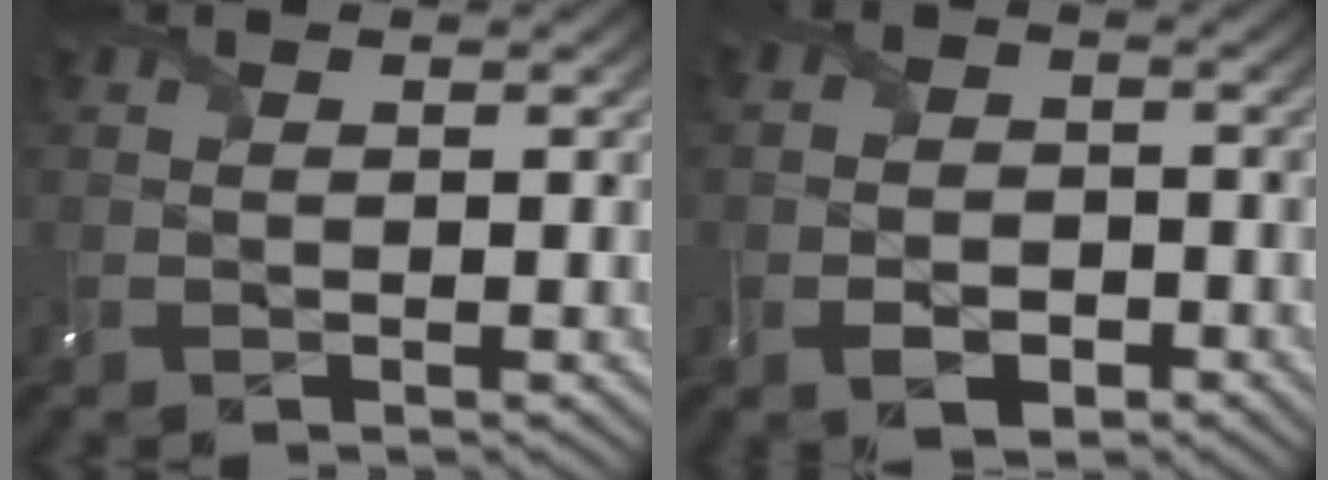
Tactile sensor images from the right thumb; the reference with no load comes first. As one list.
[{"total": 3.9, "force": [-2.5, 2.6, 1.3], "torque": [-0.005, -0.007, -0.062]}]